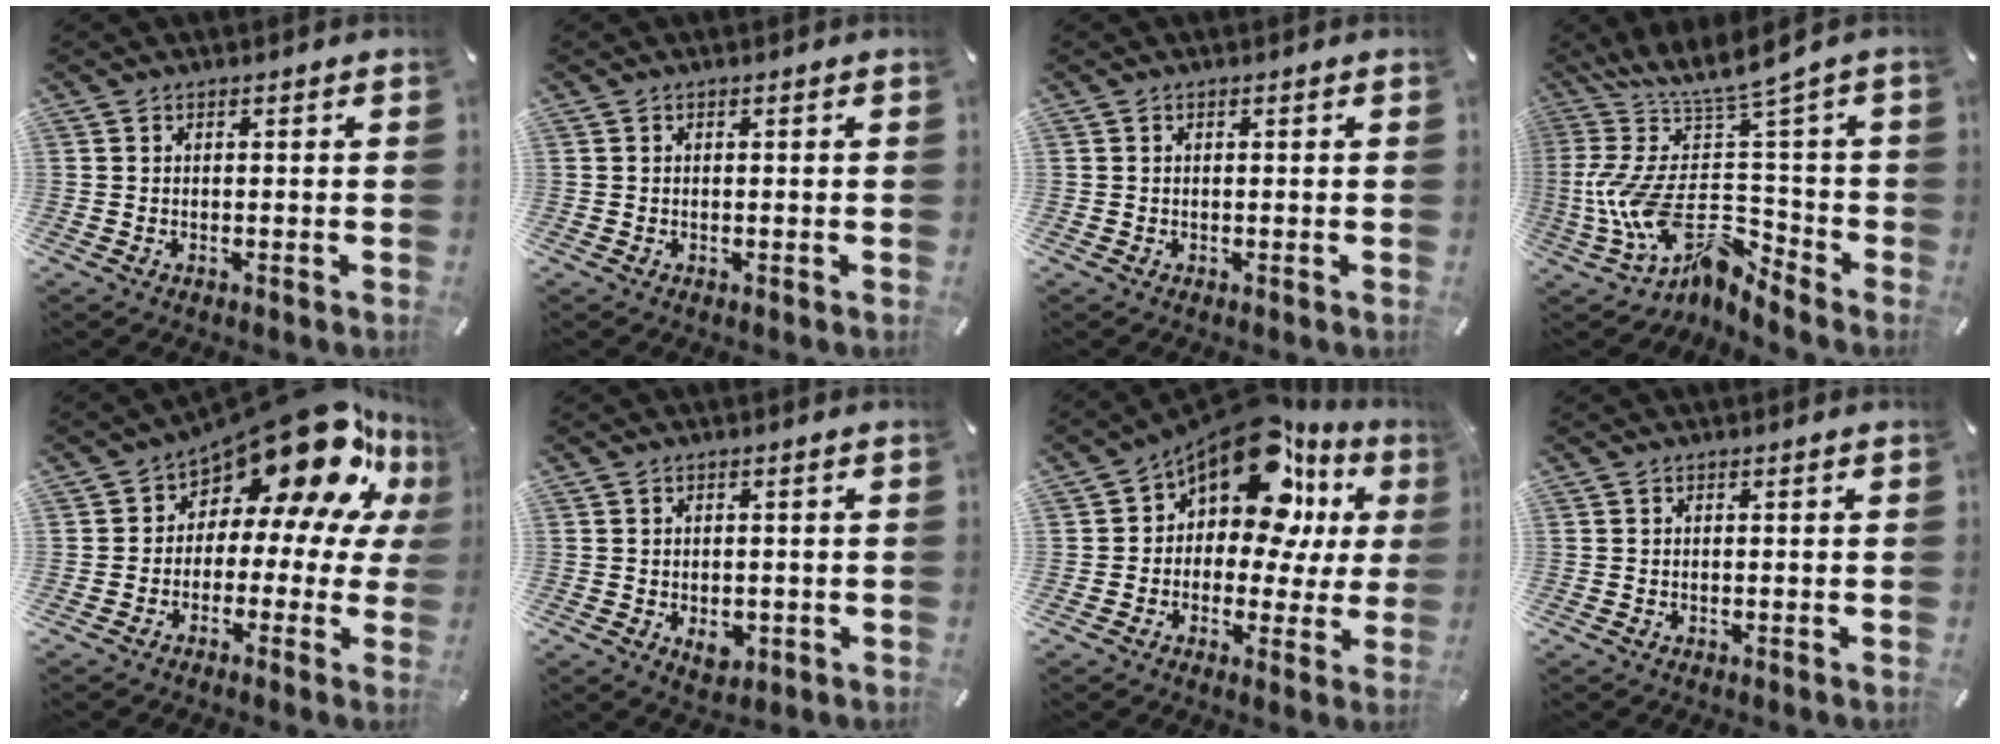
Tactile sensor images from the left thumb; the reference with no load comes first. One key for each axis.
{"total": 0.0}
{"total": 0.0}
{"total": 22.5, "fx": -3.2, "fy": 10.5, "fz": 19.7, "tx": -0.397, "ty": -0.001, "tz": -0.051}
{"total": 18.8, "fx": 11.4, "fy": 8.1, "fz": 12.4, "tx": -0.191, "ty": -0.087, "tz": 0.193}
{"total": 4.1, "fx": -1.1, "fy": 3.0, "fz": 2.5, "tx": -0.038, "ty": 0.001, "tz": -0.019}
{"total": 15.9, "fx": 9.5, "fy": 8.5, "fz": 9.4, "tx": -0.153, "ty": -0.076, "tz": 0.167}
{"total": 0.0}